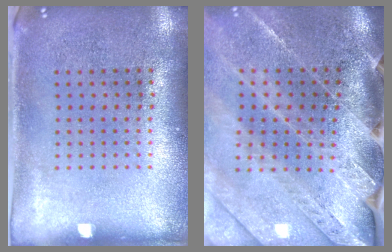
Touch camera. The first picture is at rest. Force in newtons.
{"total": 3.6, "press": 3.0, "slide": 2.0}